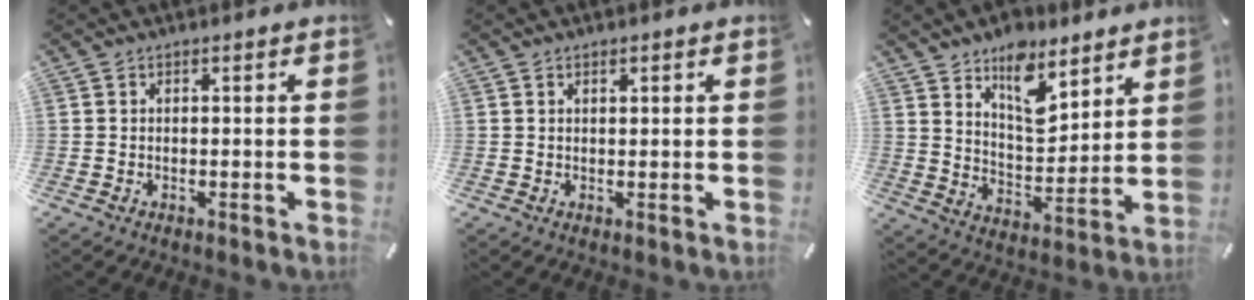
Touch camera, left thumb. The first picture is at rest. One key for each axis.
{"total": 0.8, "fx": 0.5, "fy": 0.5, "fz": 0.4, "tx": -0.008, "ty": 0.001, "tz": 0.009}
{"total": 12.3, "fx": 8.5, "fy": 6.6, "fz": 6.0, "tx": -0.083, "ty": -0.058, "tz": 0.154}